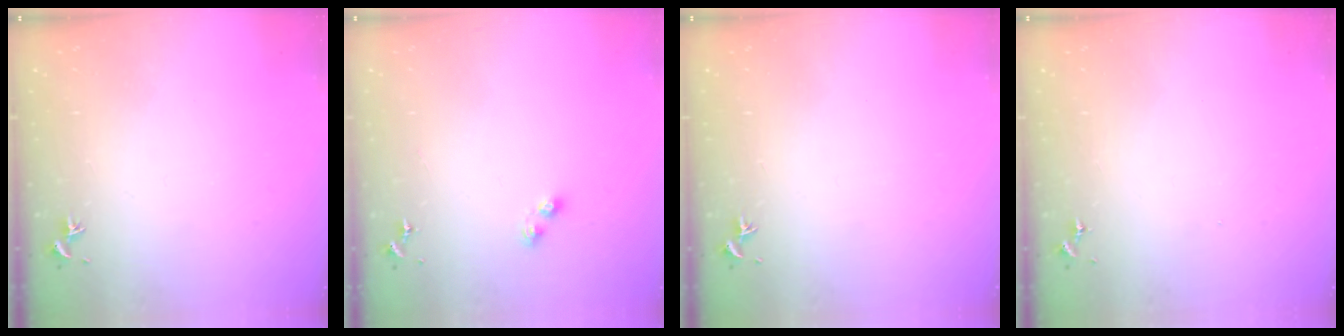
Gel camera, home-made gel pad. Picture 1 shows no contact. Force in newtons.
{"total": 3.9, "press": 3.8, "slide": 0.4}
{"total": 0.0}
{"total": 0.0}